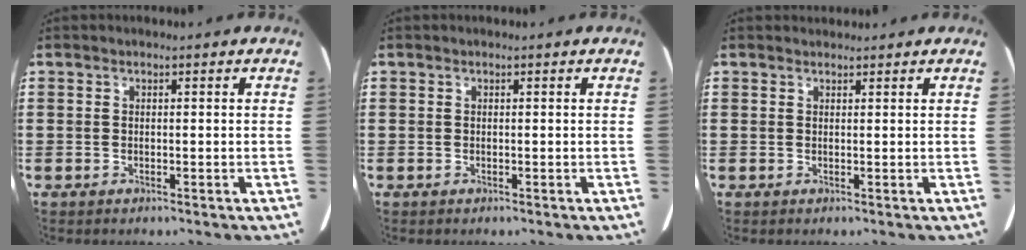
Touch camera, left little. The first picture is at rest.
{"total": 0.0}
{"total": 0.9, "force": [0.9, 0.2, 0.0], "torque": [0.007, -0.001, 0.015]}